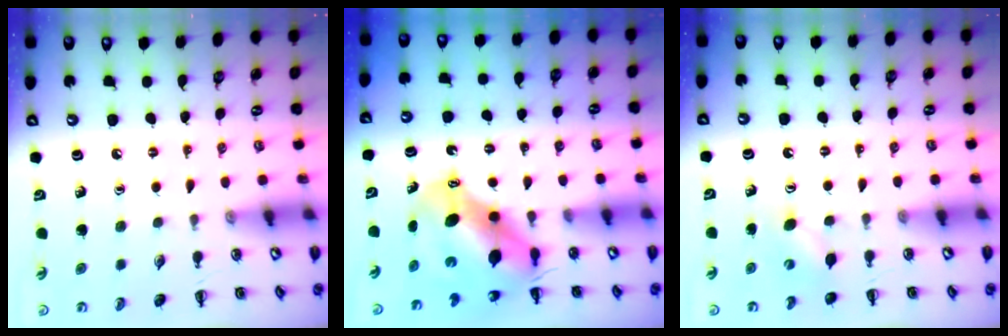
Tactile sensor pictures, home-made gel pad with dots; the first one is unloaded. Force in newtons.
{"total": 8.1, "press": 7.9, "slide": 1.6}
{"total": 3.8, "press": 3.7, "slide": 0.8}